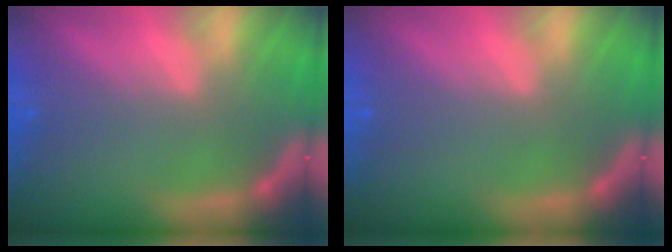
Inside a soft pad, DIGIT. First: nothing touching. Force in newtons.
{"total": 0.0}